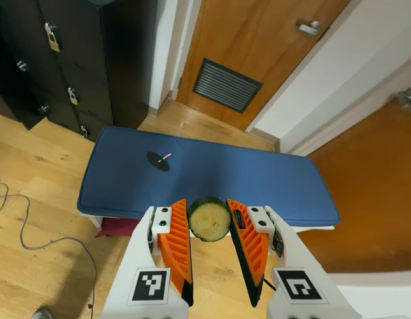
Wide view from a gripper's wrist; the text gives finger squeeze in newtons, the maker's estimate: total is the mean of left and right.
{"total": 7.8, "left": 8.0, "right": 7.7}